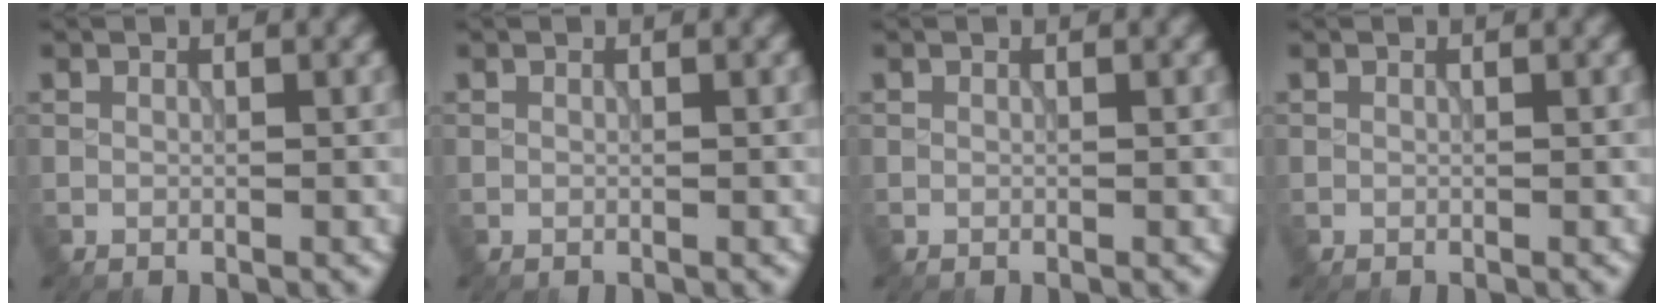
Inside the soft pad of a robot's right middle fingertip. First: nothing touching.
{"total": 0.0}
{"total": 0.0}
{"total": 0.0}